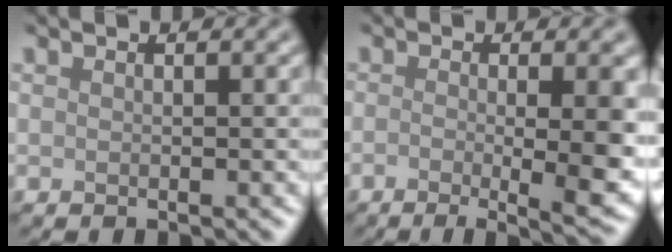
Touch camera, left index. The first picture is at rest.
{"total": 8.7, "force": [-1.5, 2.7, 8.2], "torque": [-0.098, -0.006, -0.020]}